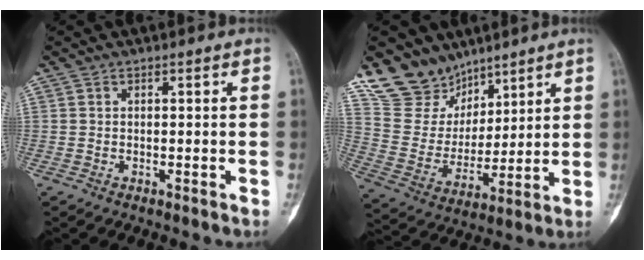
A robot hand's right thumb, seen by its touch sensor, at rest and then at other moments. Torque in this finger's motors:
{"motor_torque": [0.11, 1.36, 0.07, 0.15, 0.00]}